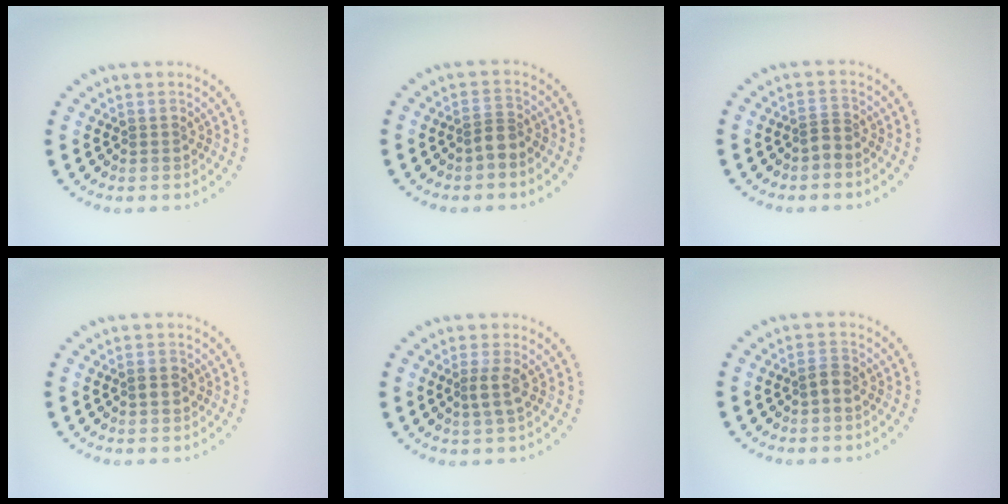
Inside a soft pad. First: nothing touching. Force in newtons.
{"total": 1.4, "press": 1.0, "slide": 1.0}
{"total": 1.1, "press": 0.7, "slide": 0.8}
{"total": 1.2, "press": 1.2, "slide": 0.1}
{"total": 1.7, "press": 1.4, "slide": 1.0}
{"total": 1.3, "press": 1.2, "slide": 0.5}